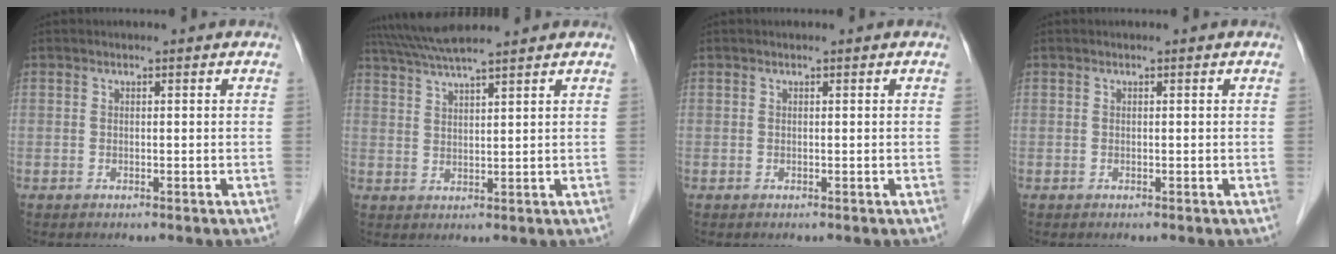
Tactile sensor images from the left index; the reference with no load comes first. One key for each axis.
{"total": 7.8, "fx": 6.9, "fy": -0.5, "fz": 3.7, "tx": -0.069, "ty": 0.031, "tz": 0.119}
{"total": 0.0}
{"total": 0.0}